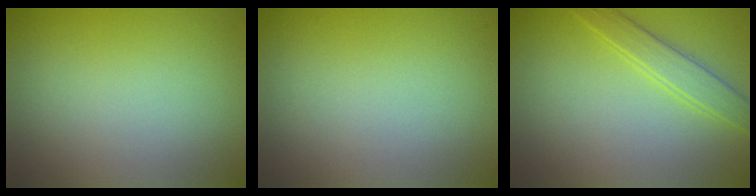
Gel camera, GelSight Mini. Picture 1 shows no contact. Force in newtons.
{"total": 0.0}
{"total": 2.2, "press": 2.1, "slide": 0.2}